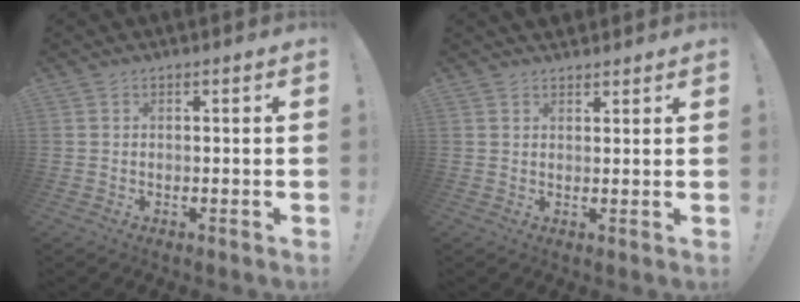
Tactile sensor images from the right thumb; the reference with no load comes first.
{"total": 2.0, "force": [1.8, 0.8, -0.1], "torque": [0.008, -0.013, 0.034]}